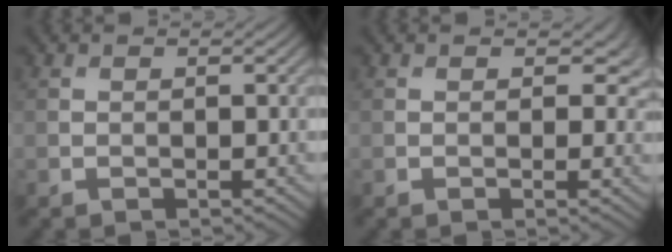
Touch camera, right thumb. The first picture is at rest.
{"total": 2.4, "force": [0.6, 1.7, 1.5], "torque": [-0.024, -0.006, 0.001]}